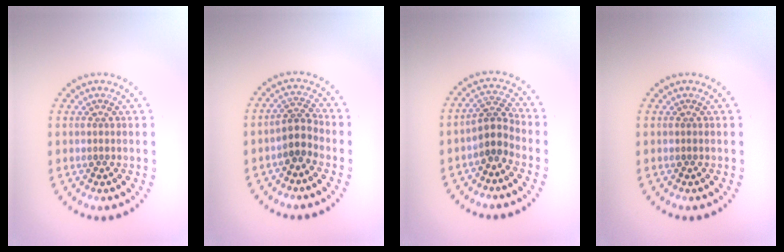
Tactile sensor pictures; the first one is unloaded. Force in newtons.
{"total": 2.5, "press": 2.0, "slide": 1.5}
{"total": 2.5, "press": 1.9, "slide": 1.7}
{"total": 0.0}